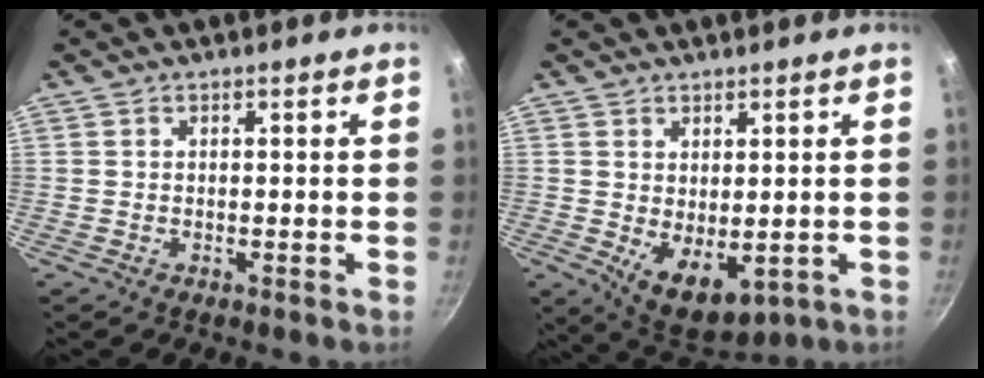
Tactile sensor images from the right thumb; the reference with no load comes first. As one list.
[{"total": 8.2, "force": [0.1, 4.9, 6.6], "torque": [-0.077, -0.020, 0.022]}]